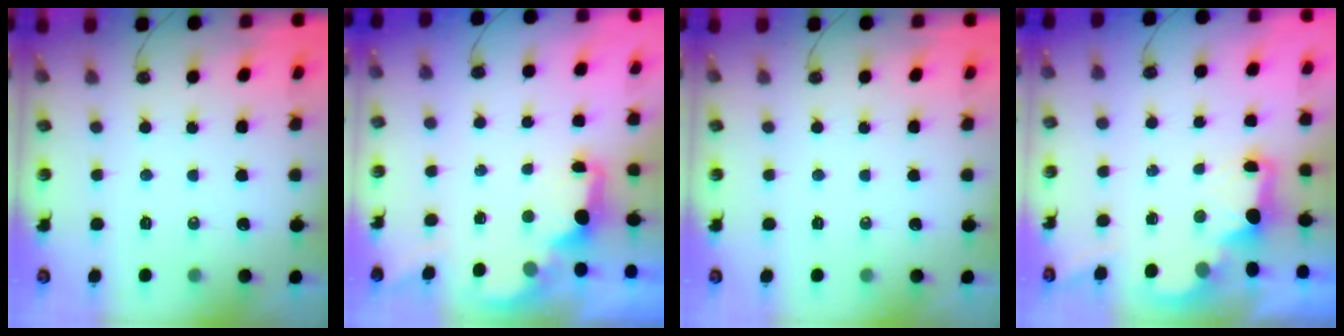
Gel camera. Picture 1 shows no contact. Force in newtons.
{"total": 2.1, "press": 1.9, "slide": 0.8}
{"total": 0.0}
{"total": 2.1, "press": 2.0, "slide": 0.7}